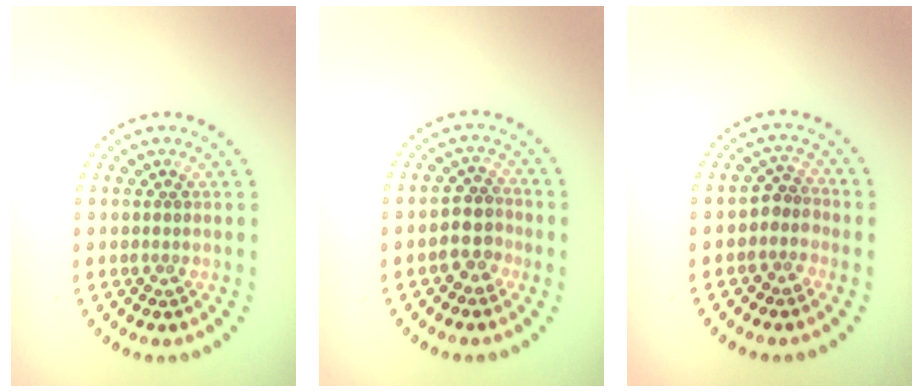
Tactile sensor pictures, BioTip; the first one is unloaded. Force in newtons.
{"total": 2.7, "press": 2.3, "slide": 1.4}
{"total": 2.0, "press": 1.6, "slide": 1.2}